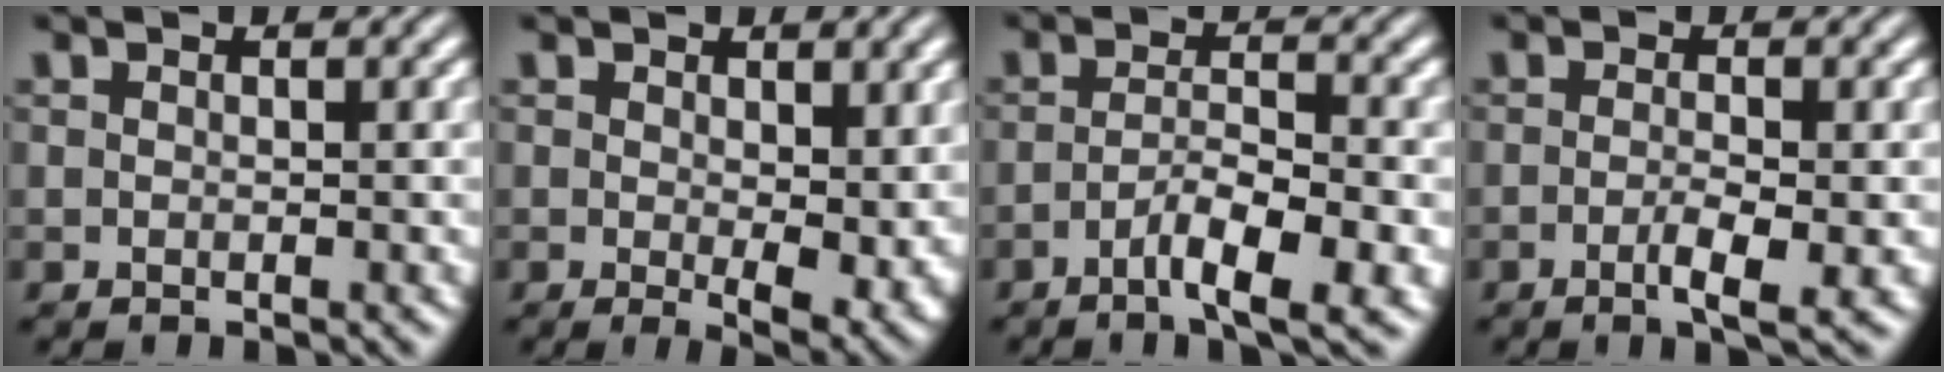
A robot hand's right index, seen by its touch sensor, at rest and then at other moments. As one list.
[{"total": 3.4, "force": [-0.1, 1.0, 3.2], "torque": [-0.041, -0.026, 0.009]}, {"total": 4.6, "force": [-2.6, 0.4, 3.8], "torque": [-0.053, -0.013, -0.039]}, {"total": 2.6, "force": [-1.1, 0.0, 2.4], "torque": [-0.042, -0.006, -0.019]}]